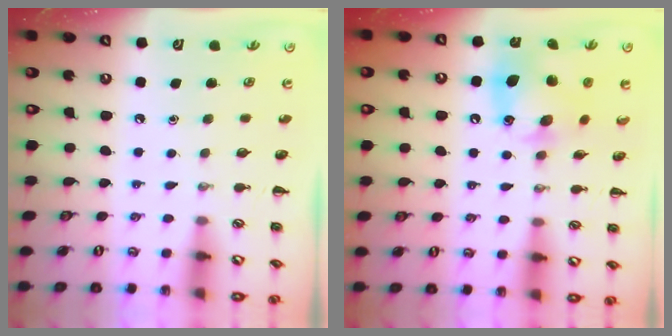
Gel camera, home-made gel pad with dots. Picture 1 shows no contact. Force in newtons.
{"total": 13.1, "press": 12.9, "slide": 1.9}